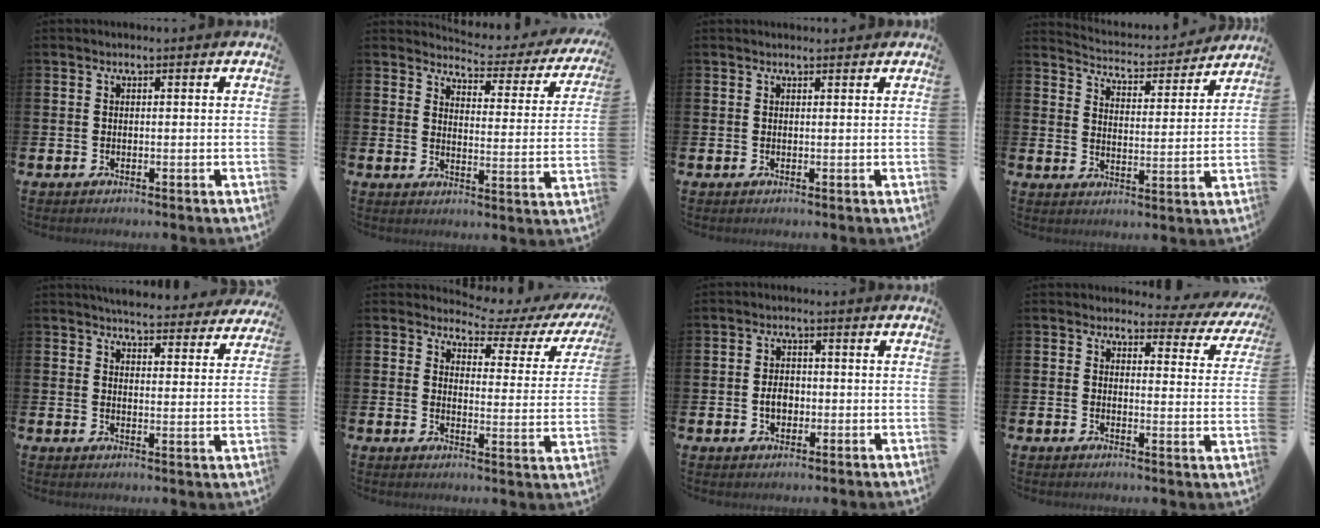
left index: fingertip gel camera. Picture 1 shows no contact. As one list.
[{"total": 3.7, "force": [3.5, 0.9, 1.0], "torque": [-0.036, -0.031, 0.051]}, {"total": 0.7, "force": [0.6, 0.2, 0.1], "torque": [0.007, -0.002, 0.009]}, {"total": 4.3, "force": [4.3, 0.6, 0.2], "torque": [-0.023, -0.043, 0.067]}, {"total": 5.1, "force": [5.0, 0.9, 0.5], "torque": [-0.019, -0.036, 0.087]}, {"total": 4.2, "force": [3.6, 1.6, 1.3], "torque": [-0.042, -0.030, 0.054]}, {"total": 2.7, "force": [-0.5, 2.0, 1.7], "torque": [-0.017, -0.002, -0.016]}, {"total": 2.6, "force": [2.2, 1.4, 0.6], "torque": [-0.016, -0.019, 0.031]}]